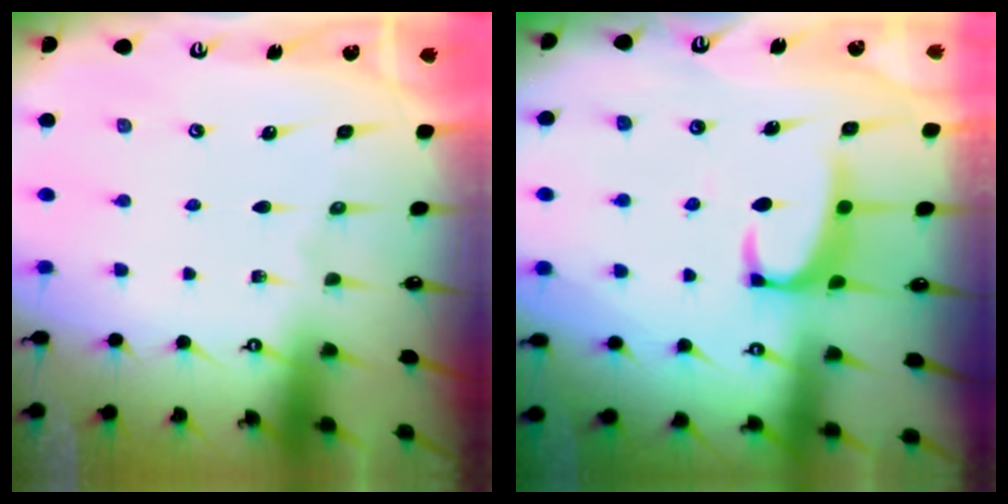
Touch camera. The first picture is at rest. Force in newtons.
{"total": 2.9, "press": 2.8, "slide": 0.7}